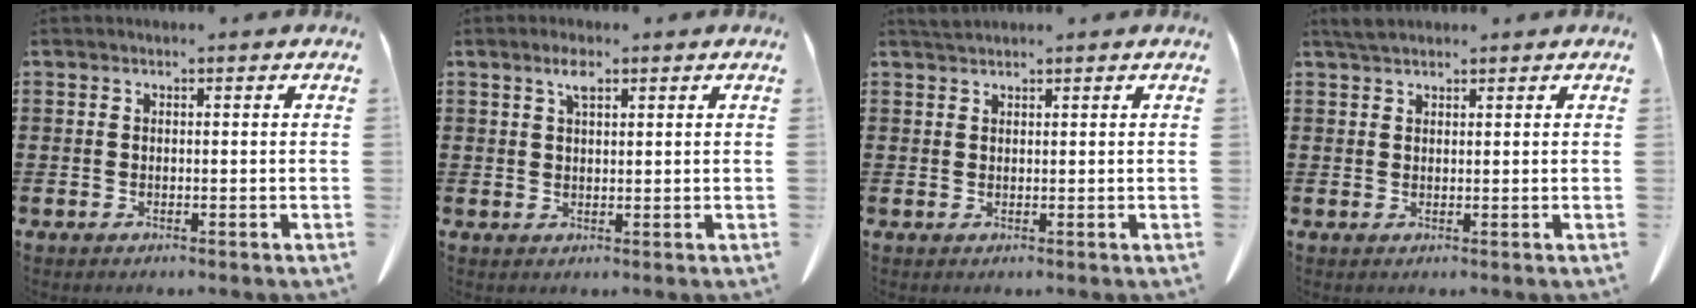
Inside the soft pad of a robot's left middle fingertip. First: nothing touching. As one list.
[{"total": 2.6, "force": [1.7, 0.9, 1.9], "torque": [-0.034, 0.001, 0.027]}, {"total": 1.4, "force": [1.2, 0.2, 0.5], "torque": [-0.014, -0.001, 0.025]}, {"total": 2.0, "force": [1.7, 0.6, 0.8], "torque": [-0.021, 0.003, 0.034]}]